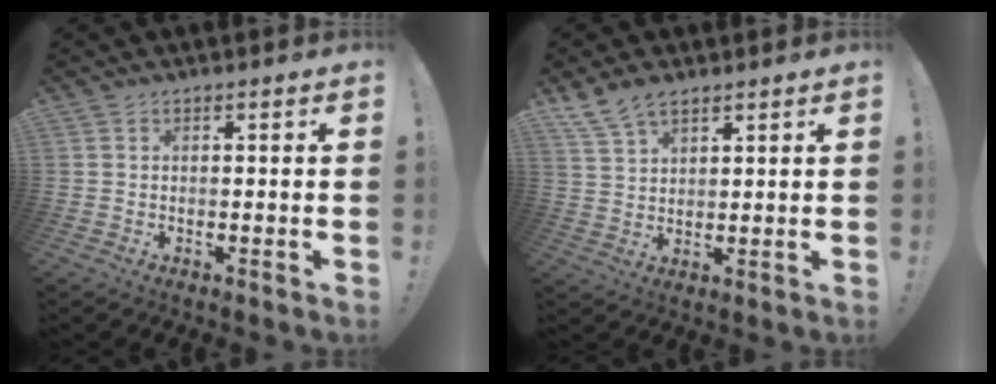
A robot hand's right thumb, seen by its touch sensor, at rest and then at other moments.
{"total": 7.3, "force": [5.7, 3.3, 3.2], "torque": [-0.065, -0.024, 0.111]}